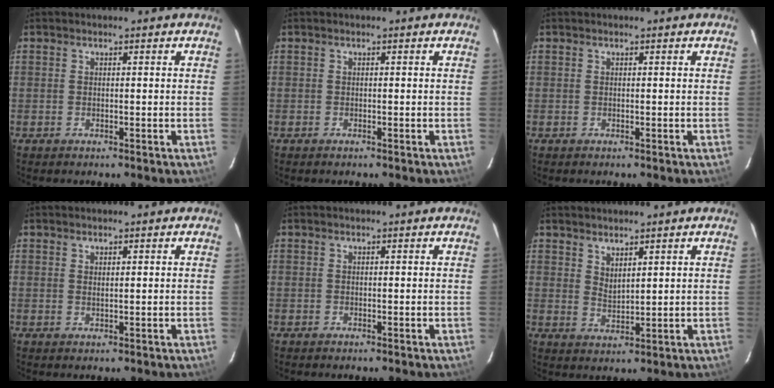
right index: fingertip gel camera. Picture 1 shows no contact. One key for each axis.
{"total": 0.0}
{"total": 0.0}
{"total": 0.7, "fx": 0.6, "fy": 0.1, "fz": 0.4, "tx": -0.008, "ty": 0.000, "tz": 0.012}
{"total": 0.0}
{"total": 2.9, "fx": 2.5, "fy": 0.8, "fz": 1.4, "tx": -0.022, "ty": -0.004, "tz": 0.045}